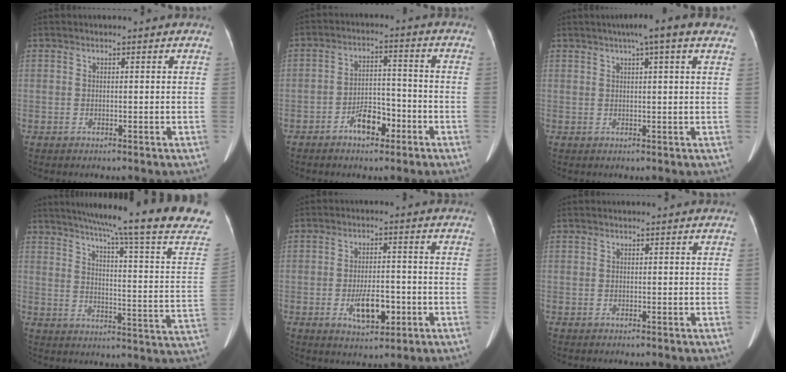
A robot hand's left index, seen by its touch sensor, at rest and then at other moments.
{"total": 5.8, "force": [-3.4, 2.7, 3.8], "torque": [-0.072, 0.015, -0.056]}
{"total": 7.6, "force": [5.2, 0.4, 5.6], "torque": [-0.075, 0.033, 0.059]}
{"total": 25.2, "force": [20.7, -1.0, 14.3], "torque": [-0.208, -0.061, 0.256]}
{"total": 6.5, "force": [-2.3, 2.8, 5.4], "torque": [-0.096, -0.002, -0.031]}
{"total": 0.0}